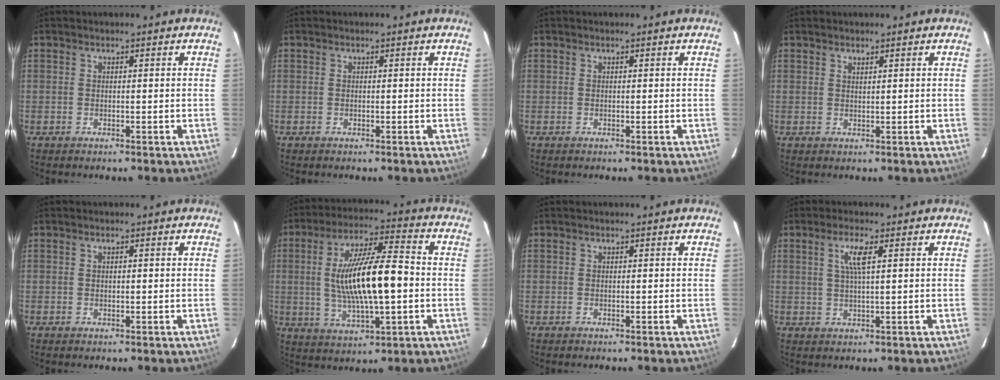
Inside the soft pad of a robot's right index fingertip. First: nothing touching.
{"total": 0.0}
{"total": 0.0}
{"total": 0.8, "force": [0.7, 0.1, 0.3], "torque": [-0.006, 0.000, 0.013]}
{"total": 0.7, "force": [0.2, 0.4, 0.5], "torque": [-0.008, 0.003, 0.003]}
{"total": 16.3, "force": [-0.6, 4.3, 15.7], "torque": [-0.289, 0.005, -0.004]}
{"total": 0.0}
{"total": 4.0, "force": [1.4, 0.3, 3.7], "torque": [-0.073, 0.002, 0.026]}